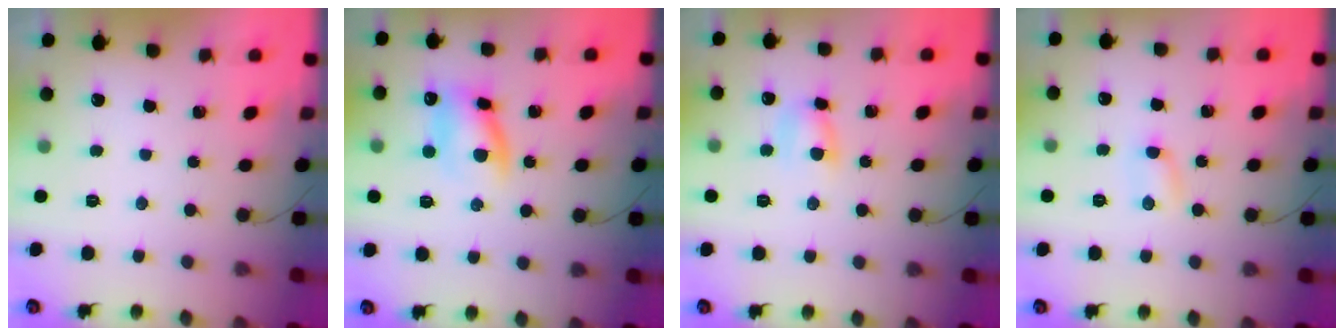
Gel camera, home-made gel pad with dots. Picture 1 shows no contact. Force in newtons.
{"total": 10.6, "press": 10.3, "slide": 2.3}
{"total": 5.6, "press": 5.6, "slide": 0.2}
{"total": 2.4, "press": 2.3, "slide": 0.7}